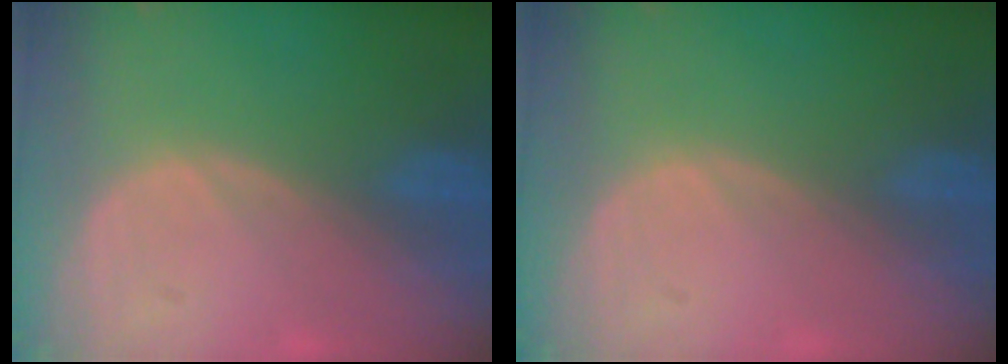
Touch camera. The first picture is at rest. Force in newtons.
{"total": 0.0}